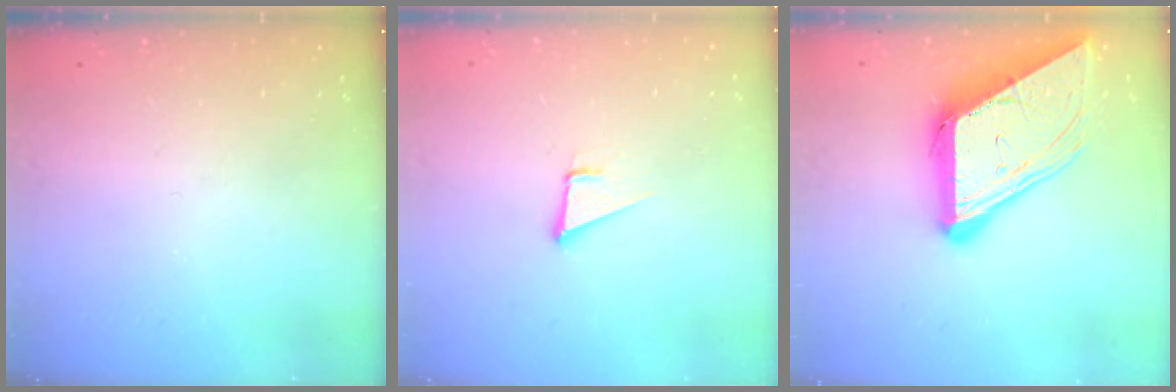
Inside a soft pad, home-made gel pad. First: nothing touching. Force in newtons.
{"total": 3.4, "press": 2.4, "slide": 2.4}
{"total": 18.6, "press": 18.5, "slide": 2.0}